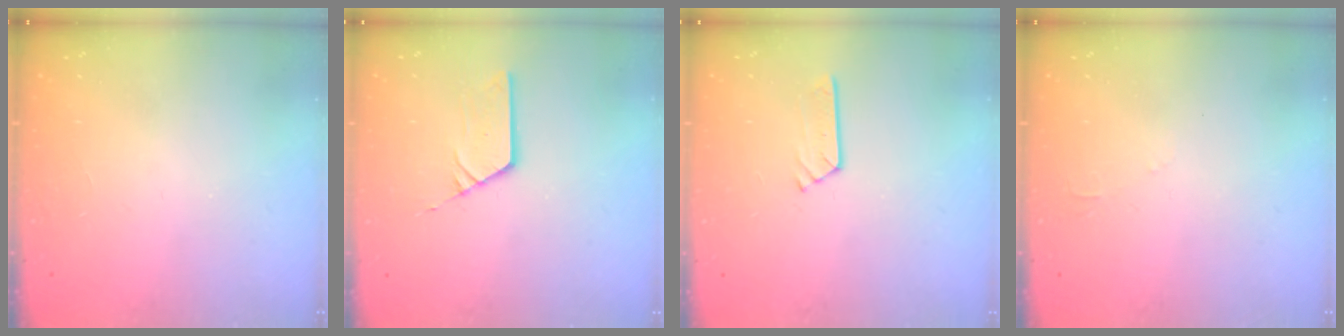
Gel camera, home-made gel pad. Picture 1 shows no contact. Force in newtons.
{"total": 3.5, "press": 3.5, "slide": 0.1}
{"total": 2.4, "press": 2.4, "slide": 0.2}
{"total": 2.3, "press": 2.3, "slide": 0.4}